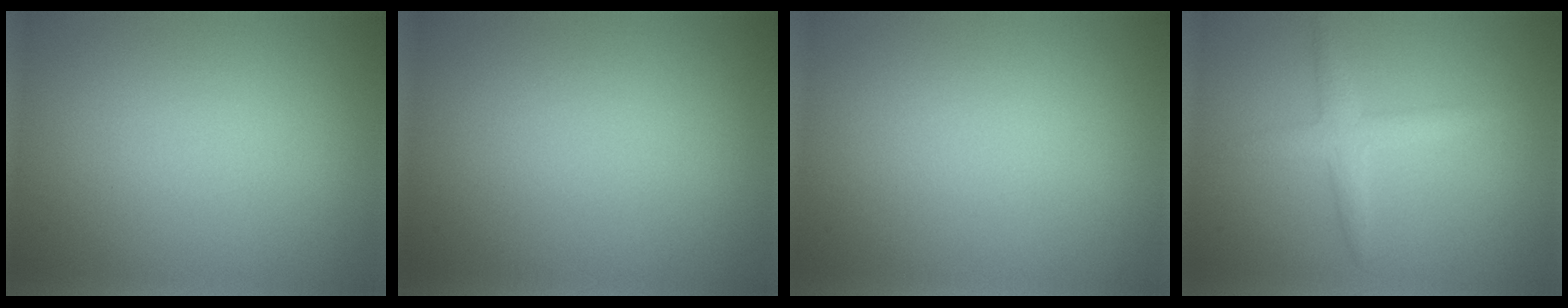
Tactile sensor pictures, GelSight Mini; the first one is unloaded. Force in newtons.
{"total": 0.0}
{"total": 0.0}
{"total": 2.5, "press": 2.5, "slide": 0.1}